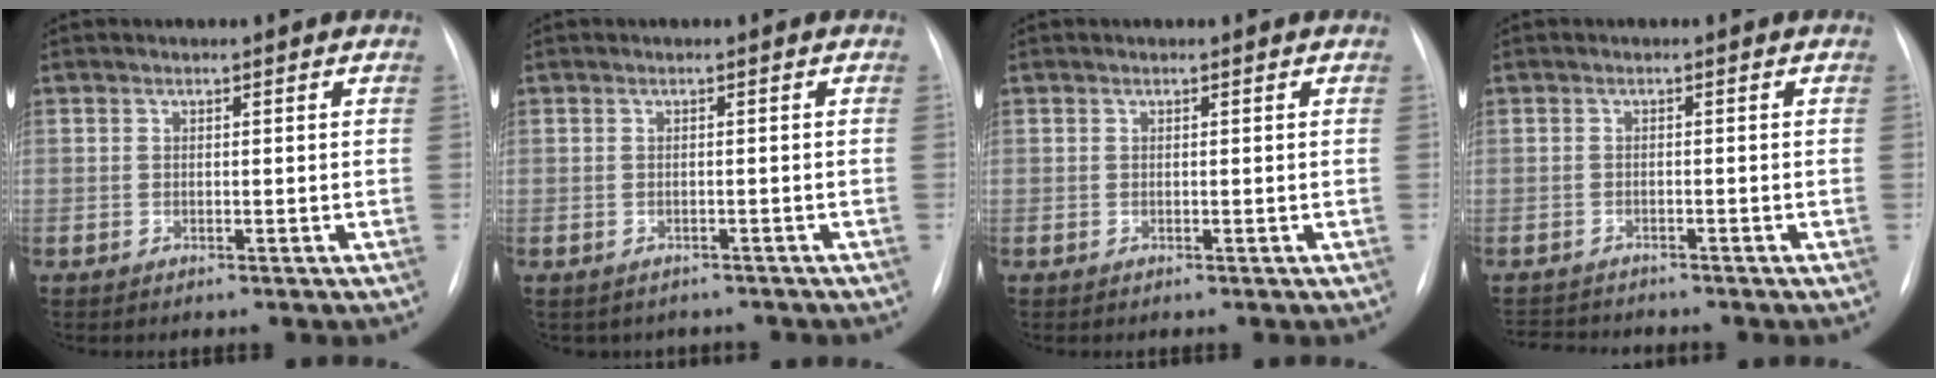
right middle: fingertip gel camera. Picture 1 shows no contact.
{"total": 4.0, "force": [-3.4, 2.1, 0.4], "torque": [-0.006, 0.013, -0.036]}
{"total": 0.0}
{"total": 4.2, "force": [-4.1, 0.6, 0.4], "torque": [-0.004, -0.011, -0.067]}